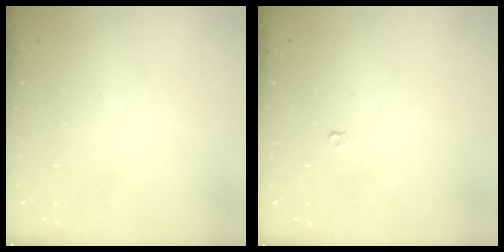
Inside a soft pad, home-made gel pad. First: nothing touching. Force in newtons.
{"total": 3.6, "press": 3.6, "slide": 0.6}